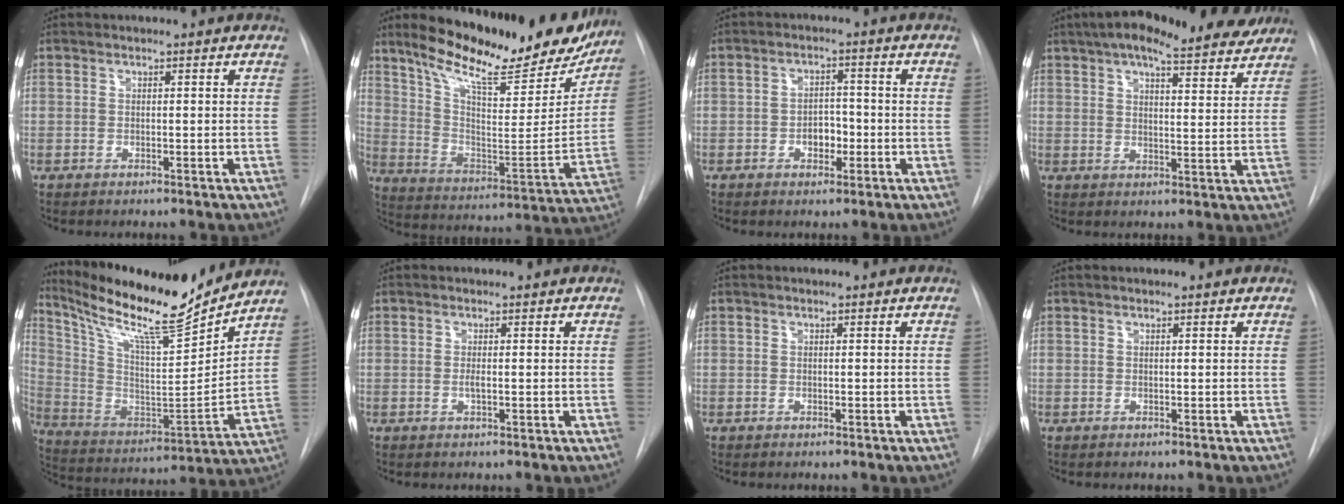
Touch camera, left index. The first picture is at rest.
{"total": 26.2, "force": [21.2, 6.5, 14.0], "torque": [-0.214, -0.030, 0.302]}
{"total": 3.6, "force": [-1.2, 2.3, 2.4], "torque": [-0.032, 0.006, -0.018]}
{"total": 17.7, "force": [14.8, 4.1, 8.9], "torque": [-0.140, 0.027, 0.195]}
{"total": 21.0, "force": [18.6, 1.0, 9.7], "torque": [-0.184, -0.035, 0.312]}
{"total": 0.8, "force": [-0.1, 0.1, 0.7], "torque": [-0.018, -0.003, -0.002]}
{"total": 0.0}
{"total": 0.0}